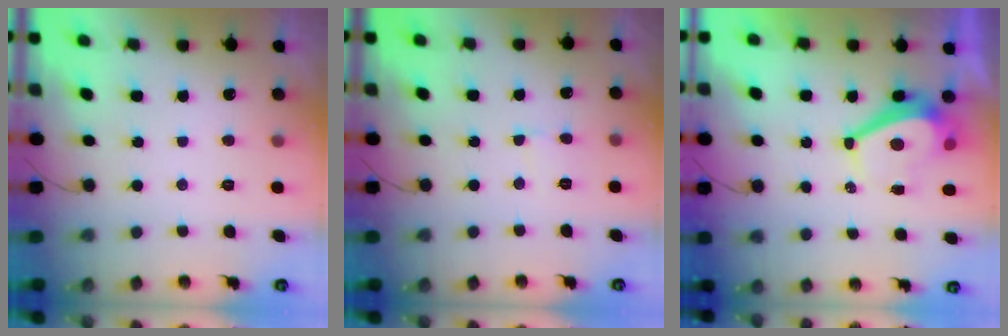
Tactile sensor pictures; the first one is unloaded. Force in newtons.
{"total": 3.9, "press": 3.9, "slide": 0.4}
{"total": 6.0, "press": 6.0, "slide": 0.4}